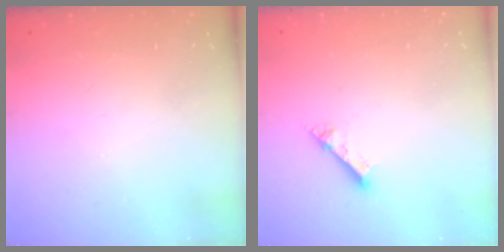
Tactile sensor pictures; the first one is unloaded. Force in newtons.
{"total": 2.6, "press": 2.6, "slide": 0.2}